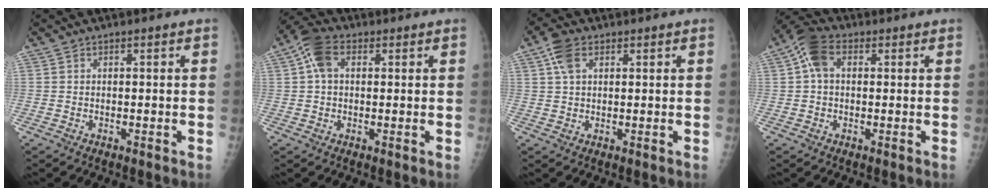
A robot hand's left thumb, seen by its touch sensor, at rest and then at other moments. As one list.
[{"total": 6.6, "force": [1.8, 4.3, 4.7], "torque": [-0.089, 0.018, 0.026]}, {"total": 4.8, "force": [2.0, 2.8, 3.3], "torque": [-0.063, 0.008, 0.039]}, {"total": 6.9, "force": [1.6, 4.6, 4.9], "torque": [-0.094, 0.022, 0.022]}]